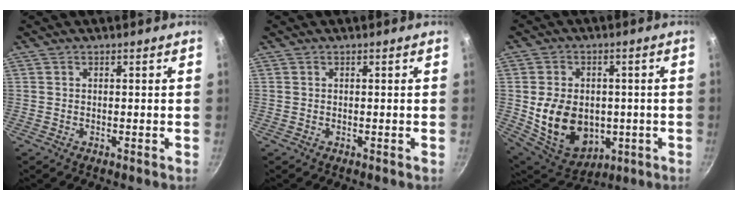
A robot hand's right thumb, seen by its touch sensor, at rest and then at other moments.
{"total": 0.0}
{"total": 16.0, "force": [-1.6, 12.0, 10.3], "torque": [-0.156, -0.008, 0.000]}